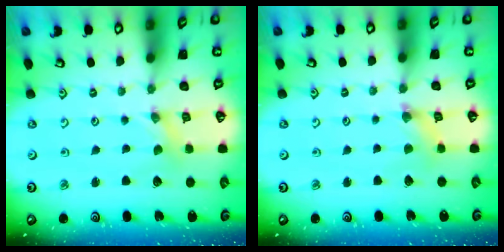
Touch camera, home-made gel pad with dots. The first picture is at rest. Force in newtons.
{"total": 2.0, "press": 2.0, "slide": 0.4}